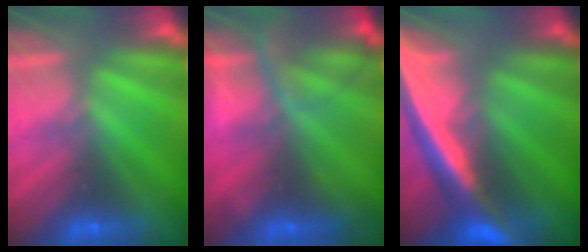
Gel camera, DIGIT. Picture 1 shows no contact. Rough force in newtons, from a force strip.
{"total": 6.6}
{"total": 5.9}